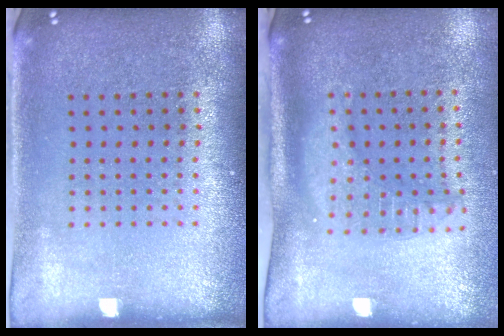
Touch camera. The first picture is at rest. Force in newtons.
{"total": 1.9, "press": 1.5, "slide": 1.2}